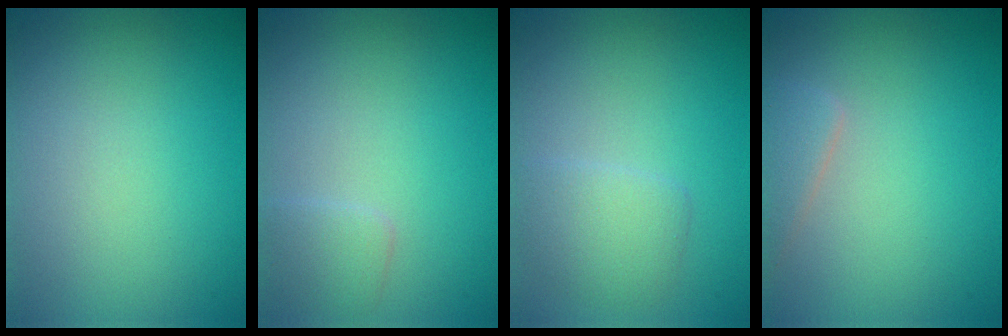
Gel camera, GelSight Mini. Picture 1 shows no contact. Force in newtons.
{"total": 1.5, "press": 1.5, "slide": 0.0}
{"total": 2.4, "press": 2.4, "slide": 0.0}
{"total": 2.0, "press": 2.0, "slide": 0.1}